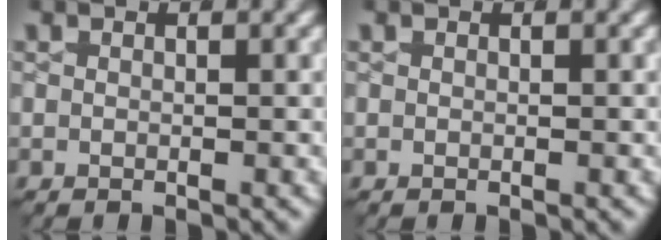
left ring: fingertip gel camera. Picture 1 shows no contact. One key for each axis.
{"total": 0.0}